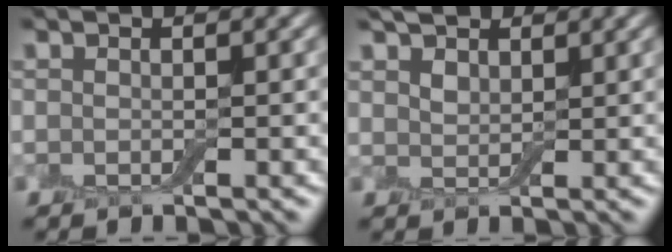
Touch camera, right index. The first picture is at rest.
{"total": 2.7, "force": [2.0, 1.5, 1.2], "torque": [-0.029, 0.005, 0.034]}